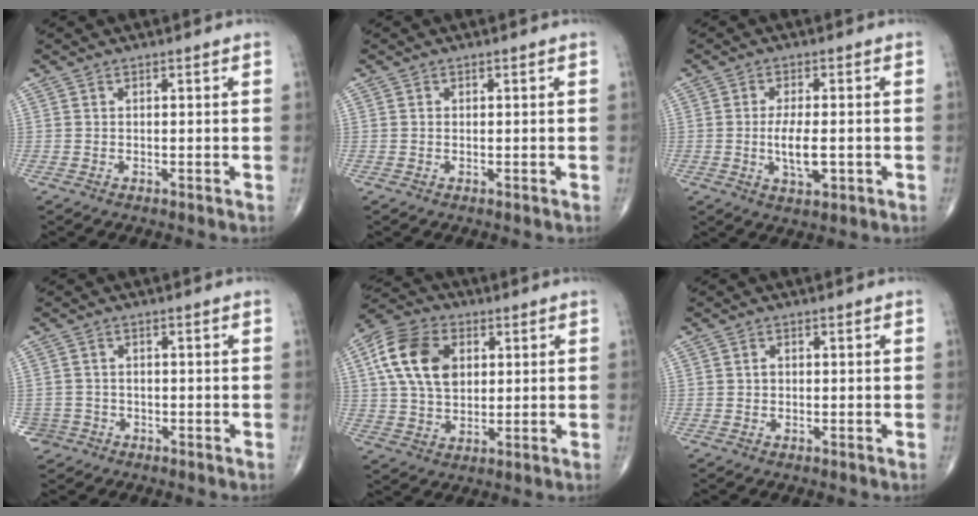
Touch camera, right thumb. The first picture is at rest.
{"total": 0.0}
{"total": 6.3, "force": [-0.9, 2.6, 5.6], "torque": [-0.104, -0.008, -0.014]}
{"total": 3.2, "force": [-1.4, 2.9, -0.3], "torque": [0.018, 0.012, -0.026]}
{"total": 13.9, "force": [3.5, 9.5, 9.6], "torque": [-0.169, 0.005, 0.060]}
{"total": 1.0, "force": [0.1, 0.9, 0.5], "torque": [-0.004, 0.002, 0.001]}